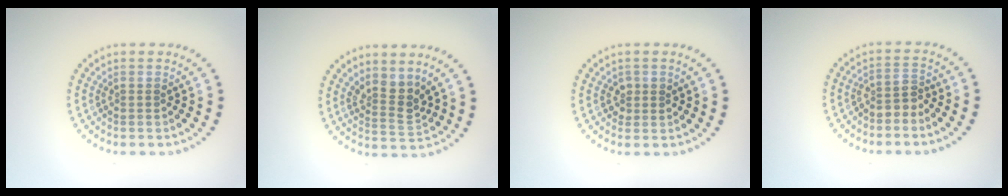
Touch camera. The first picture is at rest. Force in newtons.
{"total": 2.6, "press": 2.0, "slide": 1.7}
{"total": 1.1, "press": 1.1, "slide": 0.3}
{"total": 2.0, "press": 1.4, "slide": 1.3}